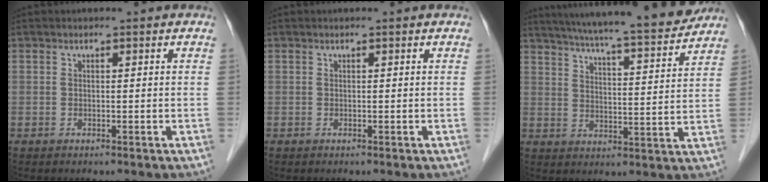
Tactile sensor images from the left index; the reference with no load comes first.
{"total": 0.0}
{"total": 19.9, "force": [17.8, 1.1, 8.7], "torque": [-0.140, -0.011, 0.247]}